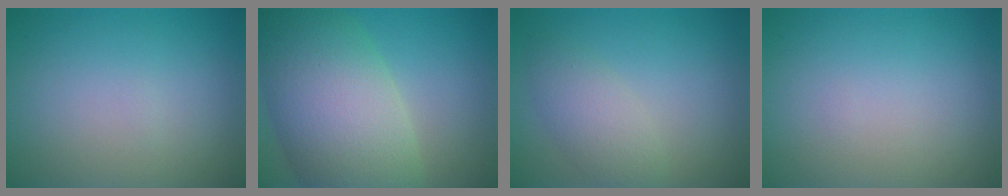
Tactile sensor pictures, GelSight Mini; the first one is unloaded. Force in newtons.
{"total": 11.5, "press": 11.5, "slide": 0.8}
{"total": 2.9, "press": 2.9, "slide": 0.1}
{"total": 0.0}